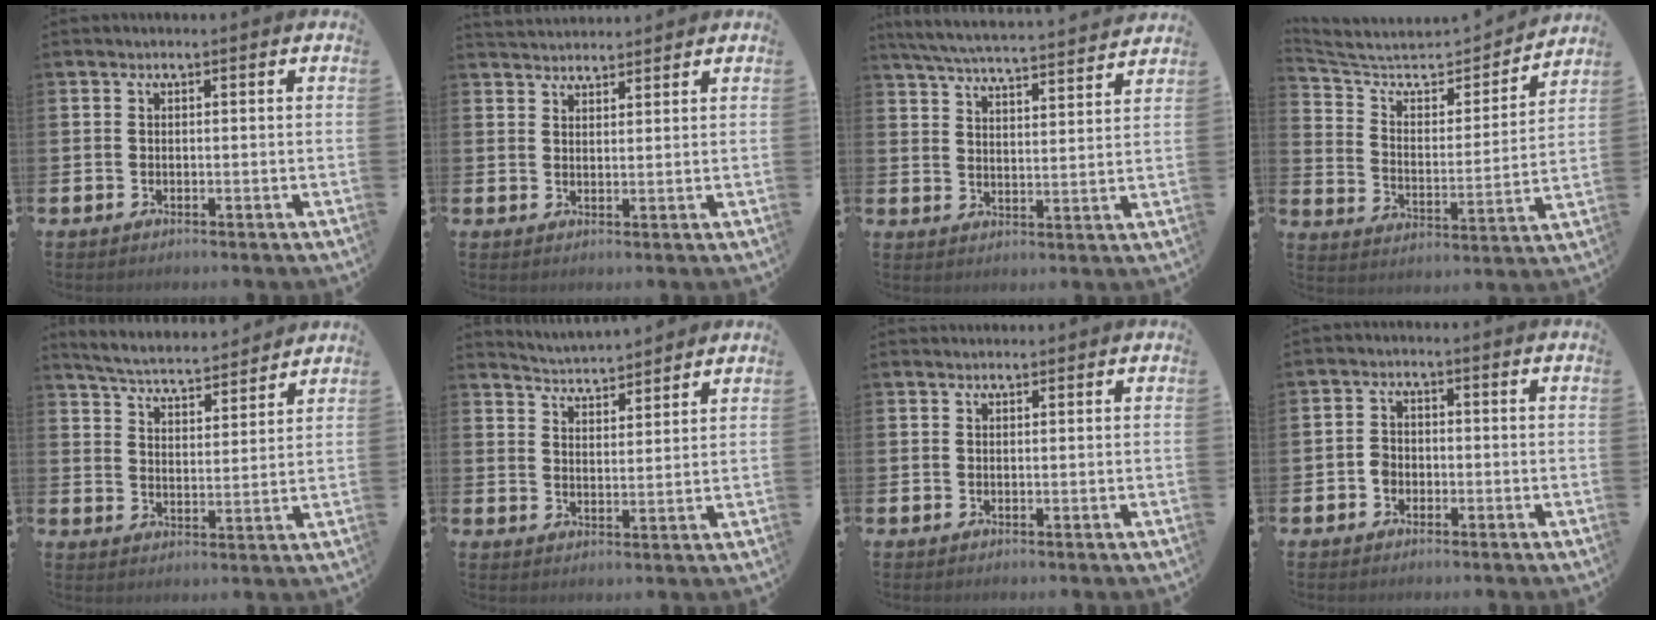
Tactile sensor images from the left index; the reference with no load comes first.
{"total": 2.9, "force": [2.9, 0.6, 0.0], "torque": [0.005, -0.015, 0.051]}
{"total": 6.1, "force": [6.0, 0.2, 1.4], "torque": [-0.051, -0.044, 0.104]}
{"total": 6.5, "force": [5.5, 2.5, 2.4], "torque": [-0.073, -0.047, 0.085]}
{"total": 5.0, "force": [4.9, 0.5, 0.5], "torque": [-0.033, -0.039, 0.083]}
{"total": 4.4, "force": [4.4, 0.2, -0.3], "torque": [-0.013, -0.031, 0.078]}
{"total": 0.8, "force": [0.8, 0.1, 0.0], "torque": [0.011, -0.003, 0.013]}
{"total": 2.2, "force": [-0.9, 1.8, 0.8], "torque": [-0.013, 0.004, -0.021]}